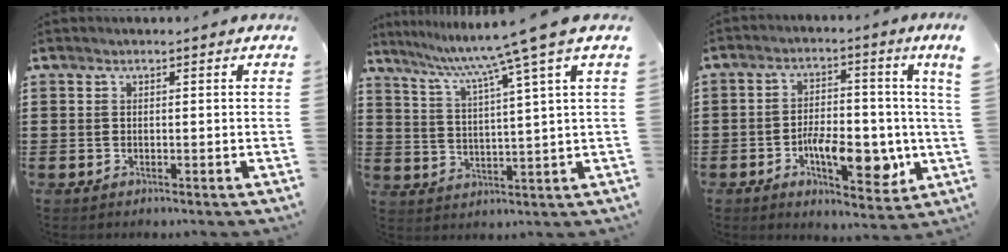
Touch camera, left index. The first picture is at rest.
{"total": 8.3, "force": [6.1, -1.8, 5.3], "torque": [-0.126, -0.036, 0.093]}
{"total": 9.0, "force": [-2.0, 2.9, 8.3], "torque": [-0.142, -0.001, -0.034]}